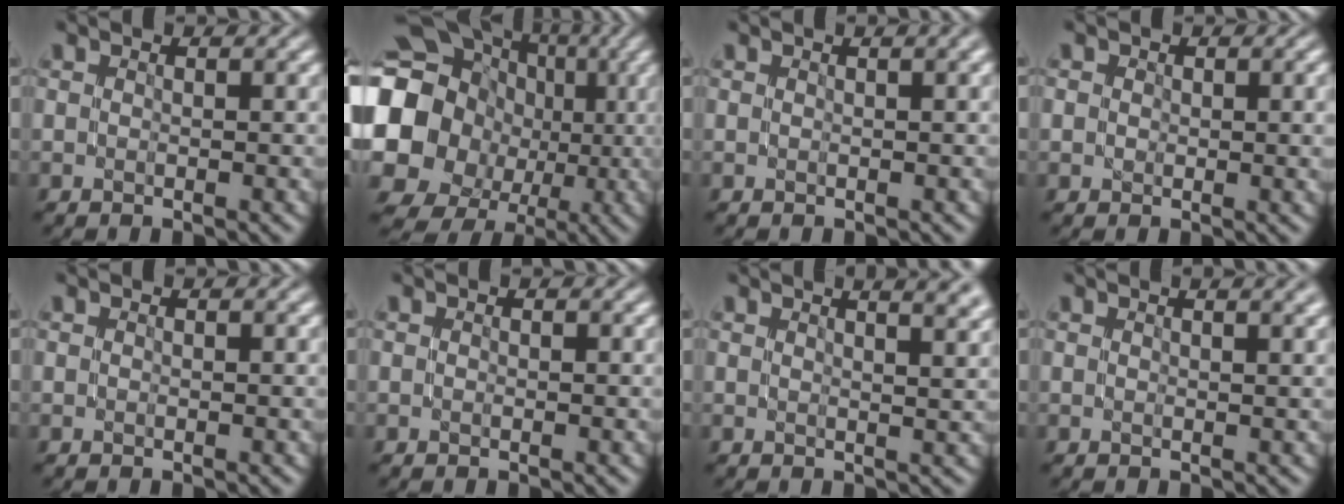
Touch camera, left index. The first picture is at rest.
{"total": 21.9, "force": [1.0, 19.9, 9.1], "torque": [-0.187, 0.014, -0.025]}
{"total": 3.0, "force": [1.3, 1.2, 2.4], "torque": [-0.013, 0.005, 0.003]}
{"total": 2.4, "force": [0.5, 1.7, 1.6], "torque": [-0.023, -0.003, 0.009]}
{"total": 0.0}
{"total": 0.0}
{"total": 7.2, "force": [4.6, 3.0, 4.6], "torque": [-0.020, 0.050, 0.024]}
{"total": 3.5, "force": [2.2, 1.4, 2.3], "torque": [-0.001, 0.014, -0.001]}